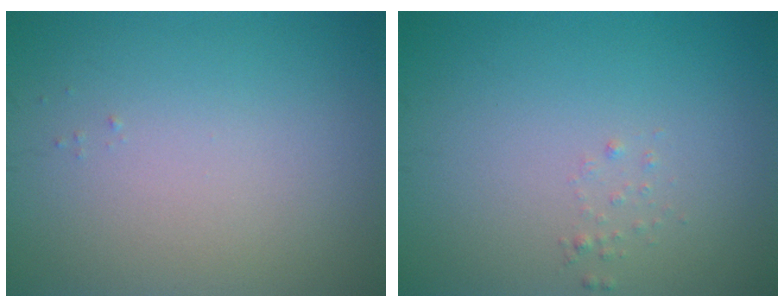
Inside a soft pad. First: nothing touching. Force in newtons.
{"total": 0.6, "press": 0.6, "slide": 0.1}